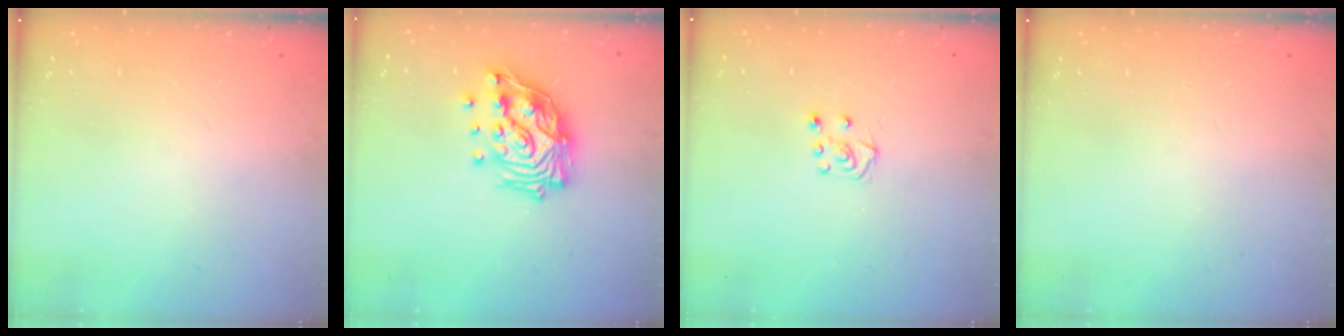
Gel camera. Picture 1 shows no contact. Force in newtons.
{"total": 16.8, "press": 16.7, "slide": 1.9}
{"total": 5.3, "press": 5.3, "slide": 0.6}
{"total": 0.0}